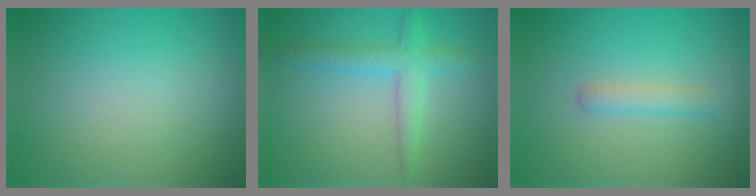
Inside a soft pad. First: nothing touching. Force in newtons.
{"total": 3.0, "press": 3.0, "slide": 0.1}
{"total": 1.8, "press": 1.8, "slide": 0.1}